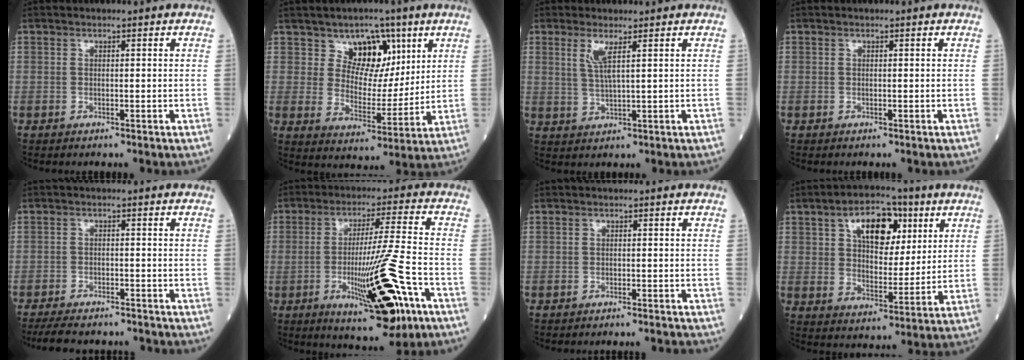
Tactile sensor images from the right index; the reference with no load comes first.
{"total": 8.4, "force": [4.6, 5.4, 4.3], "torque": [-0.062, 0.003, 0.081]}
{"total": 3.5, "force": [1.6, 0.1, 3.1], "torque": [-0.069, -0.005, 0.035]}
{"total": 0.0}
{"total": 11.2, "force": [-10.3, 2.3, 3.6], "torque": [-0.062, -0.005, -0.144]}
{"total": 15.7, "force": [-5.9, 0.7, 14.5], "torque": [-0.238, -0.023, -0.089]}
{"total": 4.3, "force": [-4.3, 0.0, 0.4], "torque": [0.001, -0.011, -0.051]}
{"total": 11.1, "force": [4.8, 6.0, 8.0], "torque": [-0.129, 0.020, 0.081]}